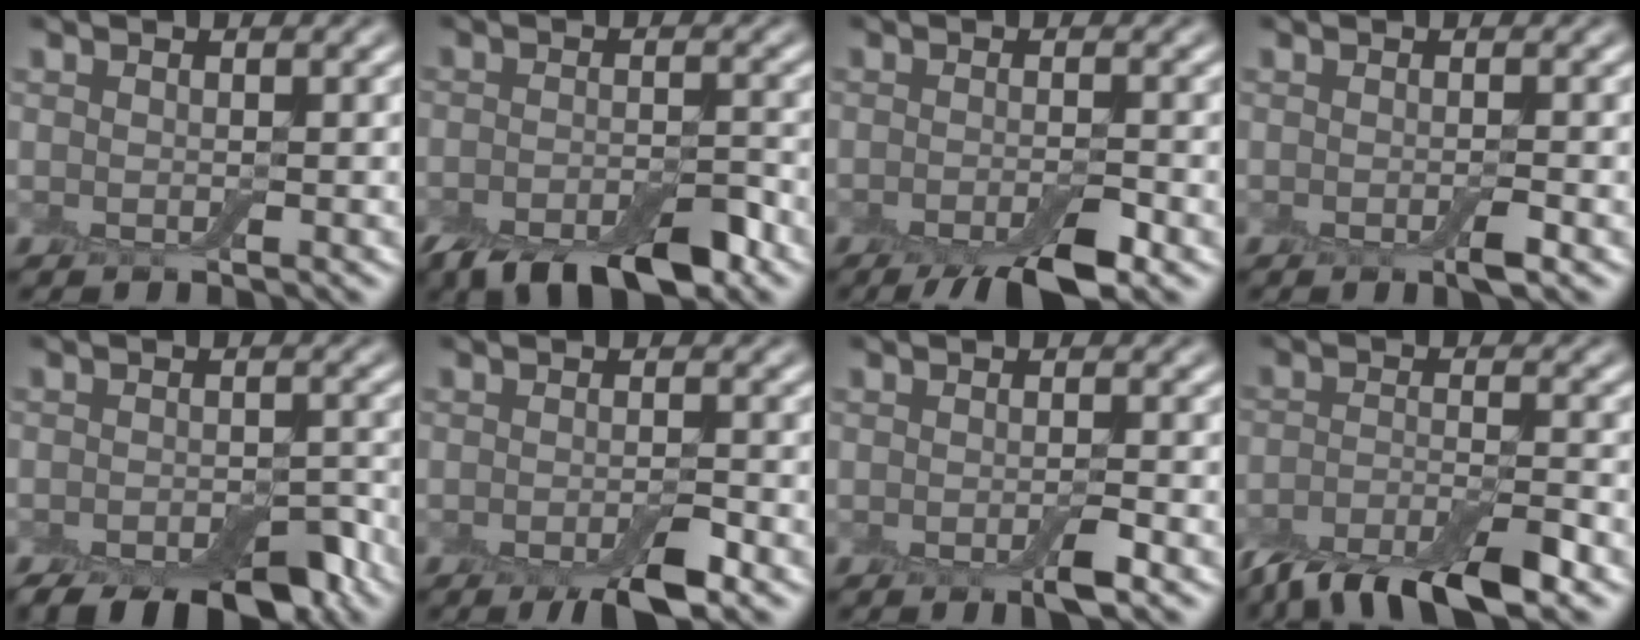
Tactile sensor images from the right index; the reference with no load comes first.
{"total": 6.9, "force": [-5.1, 2.4, 4.0], "torque": [-0.055, -0.003, -0.087]}
{"total": 4.9, "force": [-3.5, 1.0, 3.3], "torque": [-0.056, -0.008, -0.060]}
{"total": 1.6, "force": [-0.8, 0.3, 1.3], "torque": [-0.024, -0.007, -0.014]}
{"total": 7.4, "force": [-5.5, 3.0, 4.0], "torque": [-0.043, -0.011, -0.081]}
{"total": 3.8, "force": [-2.5, 0.9, 2.8], "torque": [-0.047, -0.006, -0.041]}
{"total": 2.1, "force": [-1.2, 0.4, 1.7], "torque": [-0.030, -0.007, -0.020]}
{"total": 7.9, "force": [-5.8, 2.3, 4.8], "torque": [-0.079, -0.008, -0.109]}